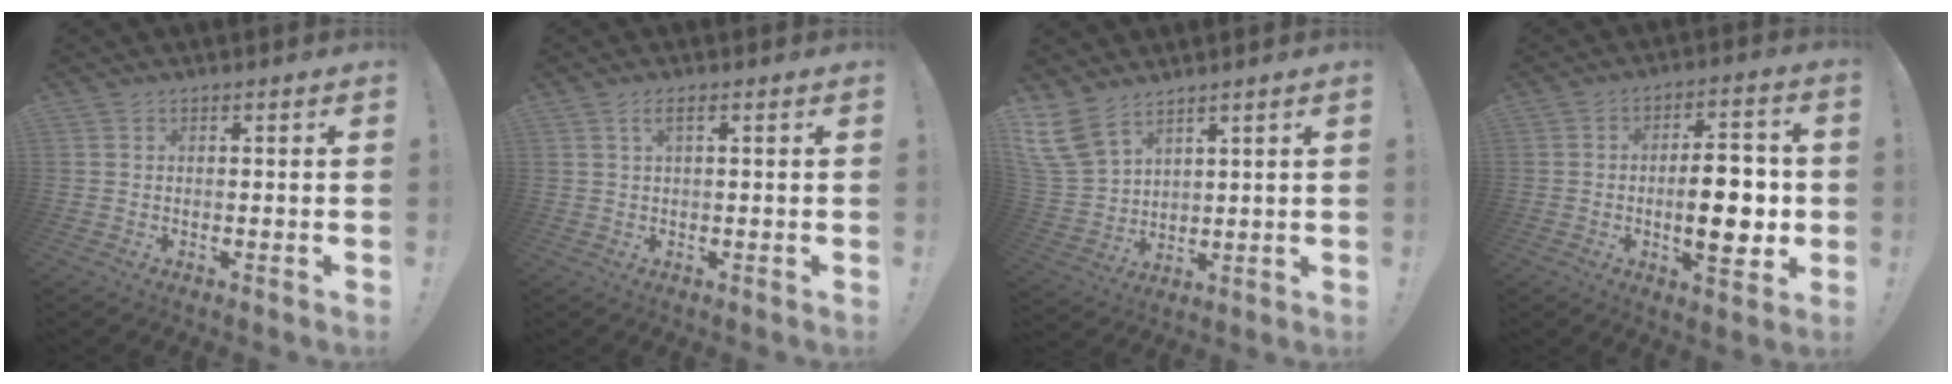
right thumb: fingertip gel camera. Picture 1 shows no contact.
{"total": 2.6, "force": [0.8, 0.5, 2.4], "torque": [-0.040, -0.001, 0.011]}
{"total": 10.5, "force": [7.9, 5.1, 4.8], "torque": [-0.109, -0.043, 0.156]}
{"total": 14.0, "force": [-1.5, 5.6, 12.7], "torque": [-0.183, 0.002, -0.032]}